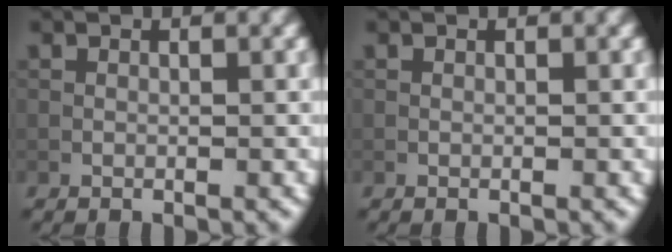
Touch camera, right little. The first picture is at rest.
{"total": 0.0}